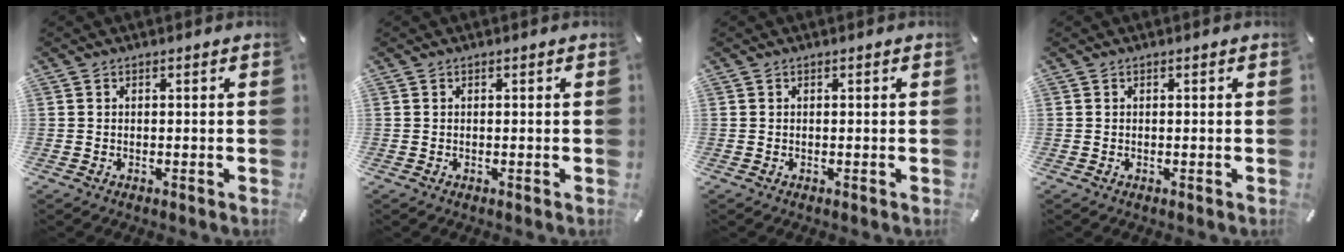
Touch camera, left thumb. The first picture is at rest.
{"total": 0.0}
{"total": 0.0}
{"total": 0.0}